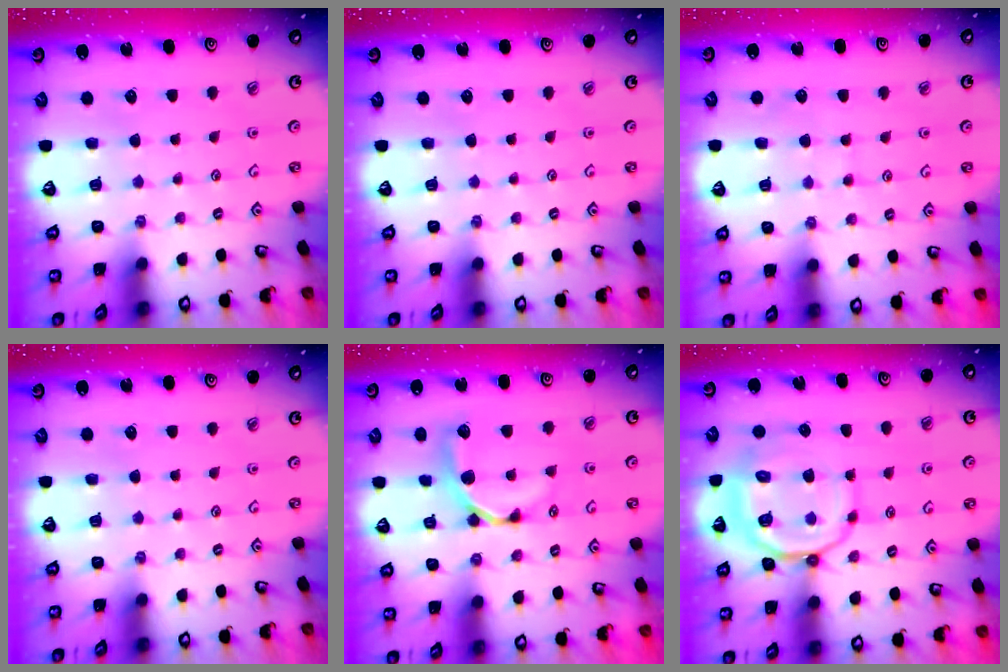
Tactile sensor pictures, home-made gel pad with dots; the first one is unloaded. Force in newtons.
{"total": 0.0}
{"total": 5.1, "press": 5.1, "slide": 0.5}
{"total": 0.0}
{"total": 8.9, "press": 8.9, "slide": 0.9}
{"total": 14.1, "press": 14.0, "slide": 2.1}